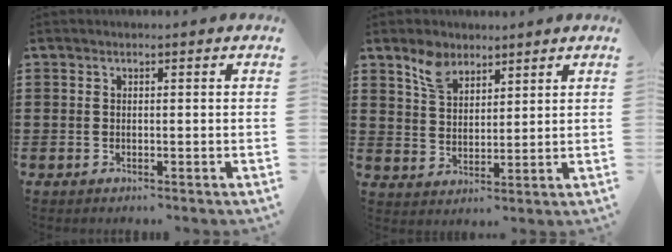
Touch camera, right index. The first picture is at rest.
{"total": 5.5, "force": [4.1, 2.9, 2.2], "torque": [-0.059, 0.006, 0.079]}